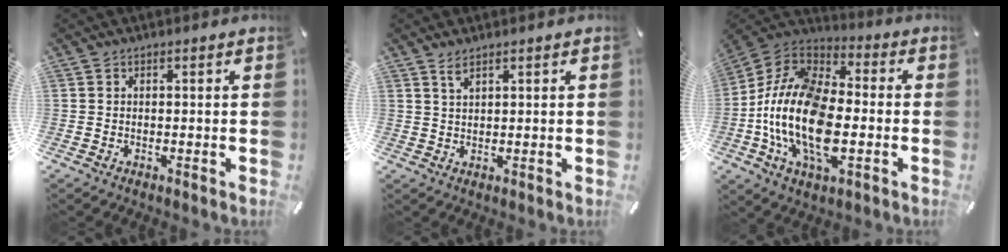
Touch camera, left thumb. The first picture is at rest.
{"total": 2.3, "force": [1.6, 0.7, 1.6], "torque": [-0.034, 0.001, 0.028]}
{"total": 19.6, "force": [-4.8, 11.4, 15.2], "torque": [-0.326, 0.010, -0.085]}